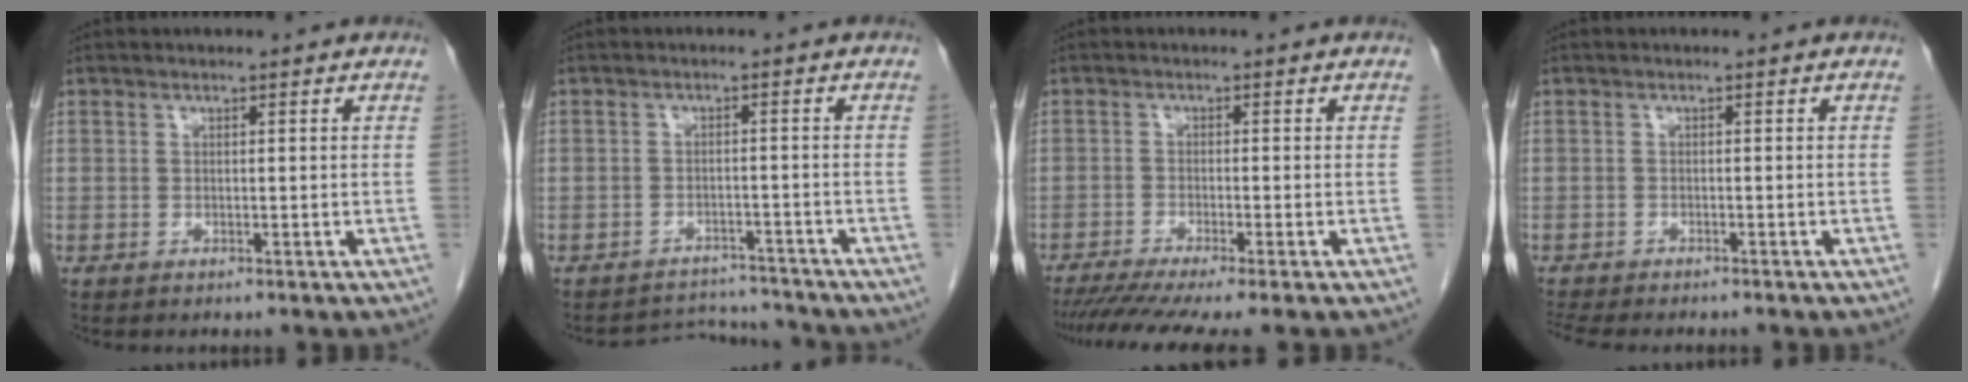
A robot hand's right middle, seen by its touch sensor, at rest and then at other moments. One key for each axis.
{"total": 5.1, "fx": -4.9, "fy": 0.2, "fz": -1.5, "tx": 0.019, "ty": 0.009, "tz": -0.072}
{"total": 9.1, "fx": -7.6, "fy": -0.6, "fz": 5.1, "tx": -0.068, "ty": -0.024, "tz": -0.118}
{"total": 8.3, "fx": -7.3, "fy": 1.6, "fz": 3.5, "tx": -0.056, "ty": -0.009, "tz": -0.106}